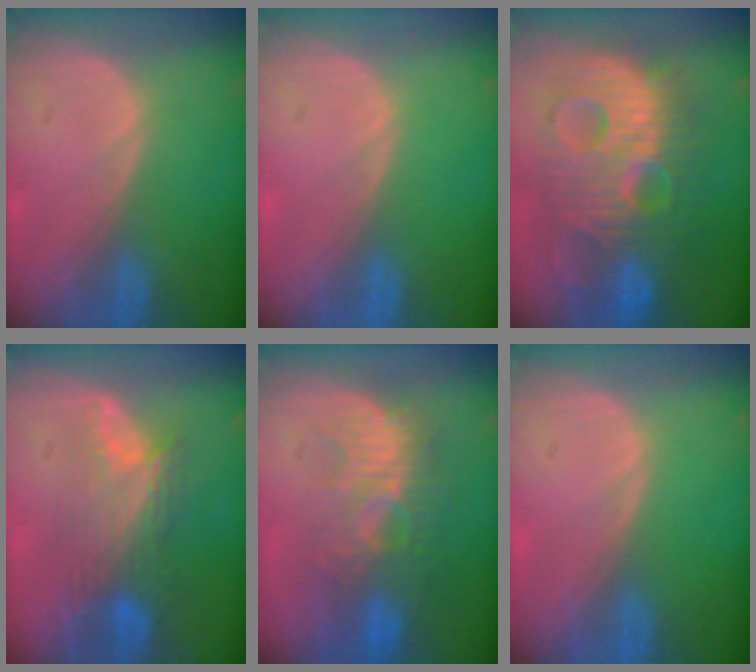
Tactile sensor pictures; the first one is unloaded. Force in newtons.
{"total": 0.0}
{"total": 13.6, "press": 13.5, "slide": 1.2}
{"total": 8.2, "press": 7.6, "slide": 3.1}
{"total": 9.6, "press": 9.0, "slide": 3.4}
{"total": 0.0}